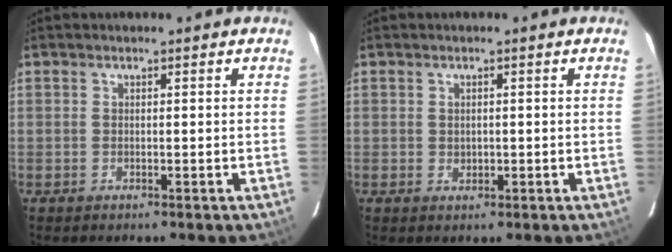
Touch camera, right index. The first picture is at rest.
{"total": 1.2, "force": [0.0, 1.1, 0.5], "torque": [-0.006, 0.000, 0.003]}